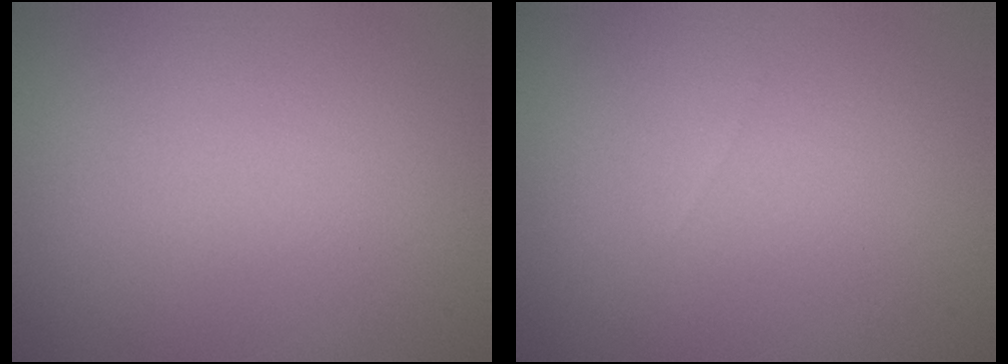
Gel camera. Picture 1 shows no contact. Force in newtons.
{"total": 0.0}